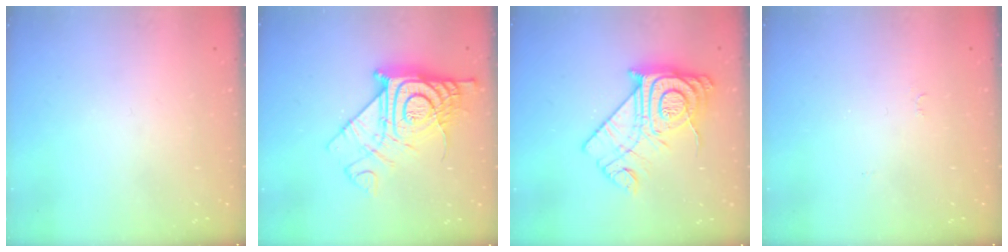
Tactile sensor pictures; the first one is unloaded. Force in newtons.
{"total": 17.9, "press": 17.8, "slide": 1.7}
{"total": 17.2, "press": 17.1, "slide": 1.5}
{"total": 4.5, "press": 4.5, "slide": 0.5}